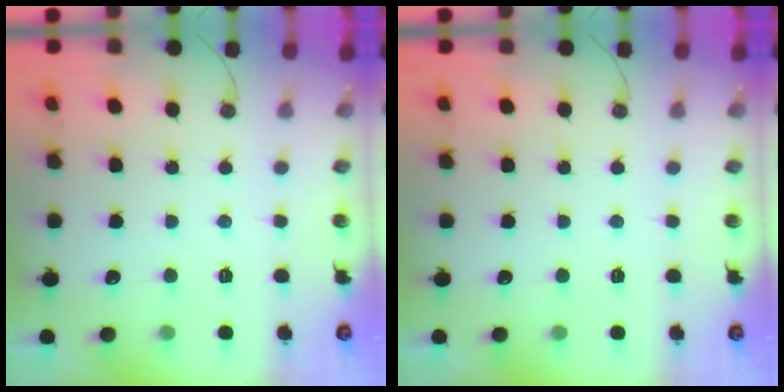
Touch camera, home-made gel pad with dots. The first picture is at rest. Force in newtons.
{"total": 0.0}